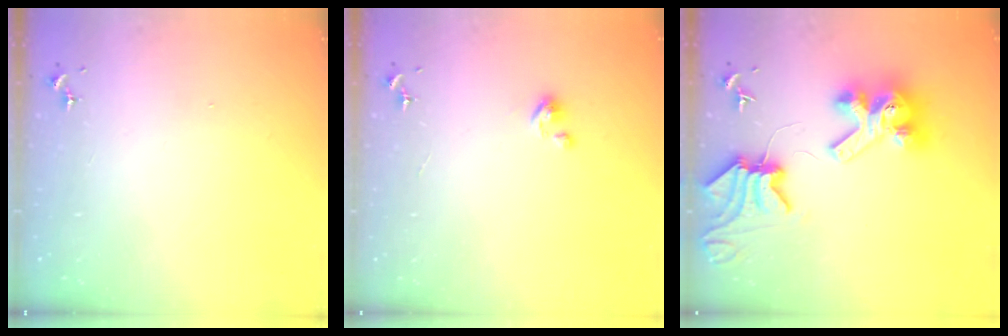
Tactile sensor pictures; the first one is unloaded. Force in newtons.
{"total": 2.4, "press": 2.4, "slide": 0.2}
{"total": 11.7, "press": 11.6, "slide": 1.6}